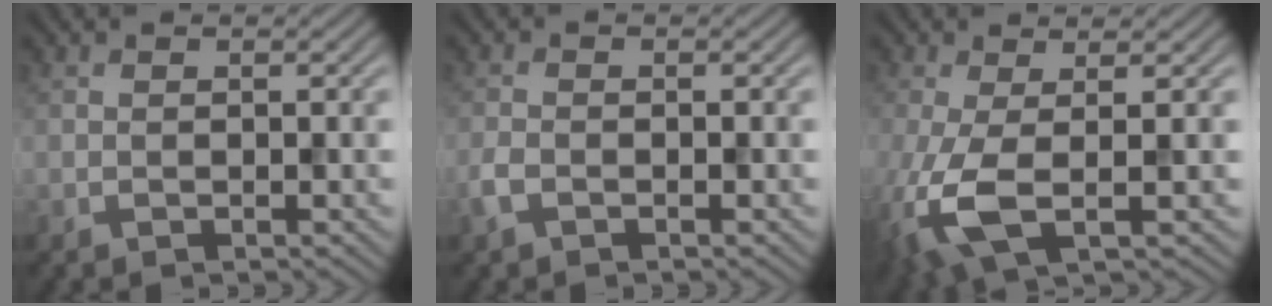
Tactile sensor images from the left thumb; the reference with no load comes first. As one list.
[{"total": 1.7, "force": [-1.0, 0.8, 1.0], "torque": [-0.026, -0.002, -0.025]}, {"total": 7.5, "force": [-1.3, 2.7, 6.9], "torque": [-0.170, -0.013, -0.027]}]